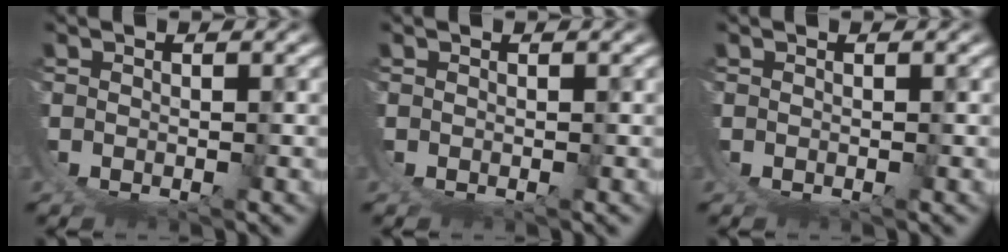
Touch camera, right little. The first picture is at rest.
{"total": 0.0}
{"total": 0.0}